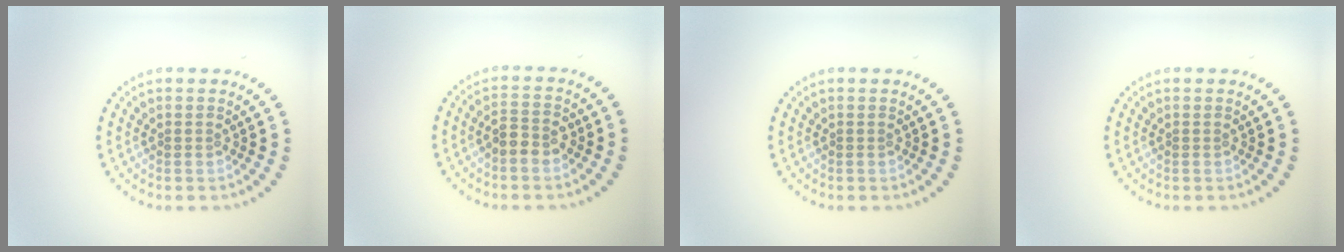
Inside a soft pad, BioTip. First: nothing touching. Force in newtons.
{"total": 2.1, "press": 2.0, "slide": 0.4}
{"total": 0.0}
{"total": 0.0}